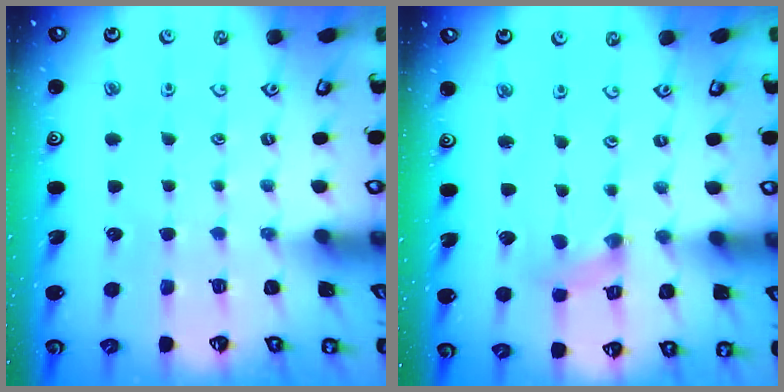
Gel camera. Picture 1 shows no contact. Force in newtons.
{"total": 0.0}